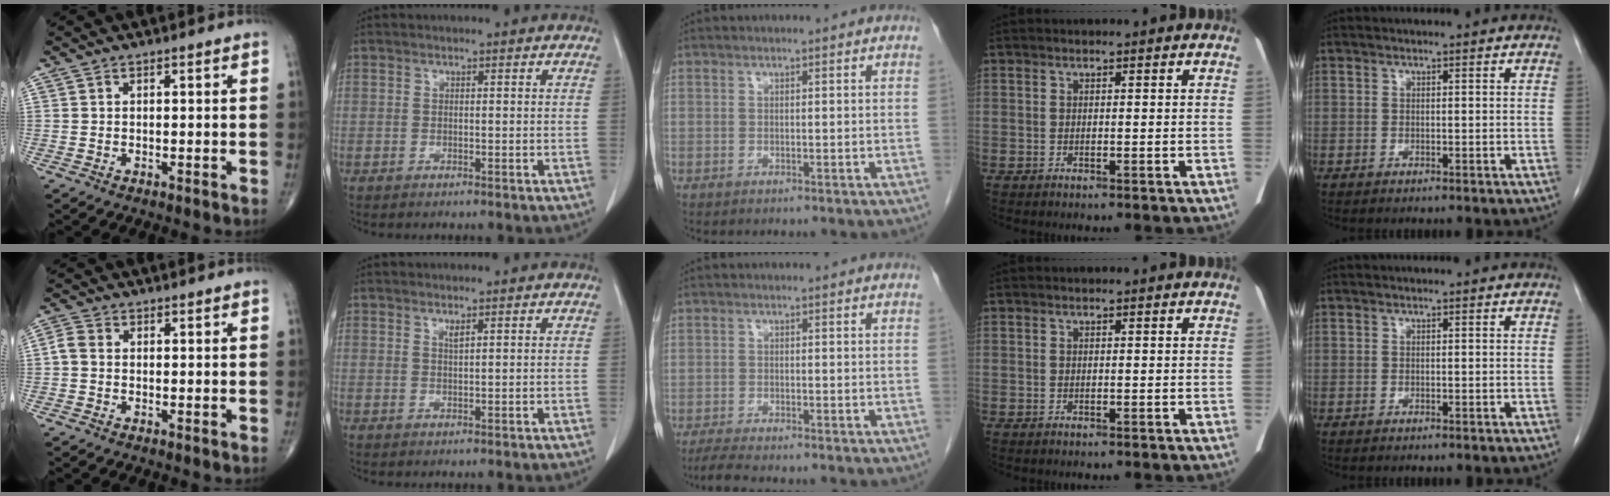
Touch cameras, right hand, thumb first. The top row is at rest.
{"thumb": {"total": 2.4, "force": [-0.3, 1.8, 1.6], "torque": [-0.034, 0.005, -0.014]}, "index": {"total": 0.9, "force": [0.6, 0.0, 0.6], "torque": [-0.013, -0.005, 0.013]}, "middle": {"total": 3.4, "force": [-2.9, -0.2, 1.7], "torque": [-0.039, -0.014, -0.051]}}